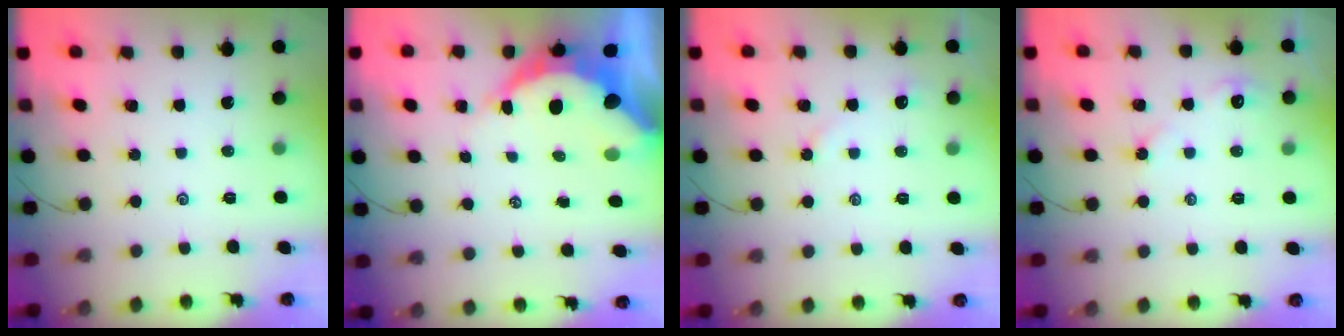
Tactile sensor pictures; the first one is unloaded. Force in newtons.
{"total": 13.4, "press": 13.3, "slide": 1.4}
{"total": 4.0, "press": 4.0, "slide": 0.4}
{"total": 3.9, "press": 3.9, "slide": 0.4}